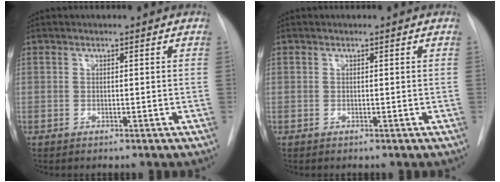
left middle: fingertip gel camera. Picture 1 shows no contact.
{"total": 0.0}